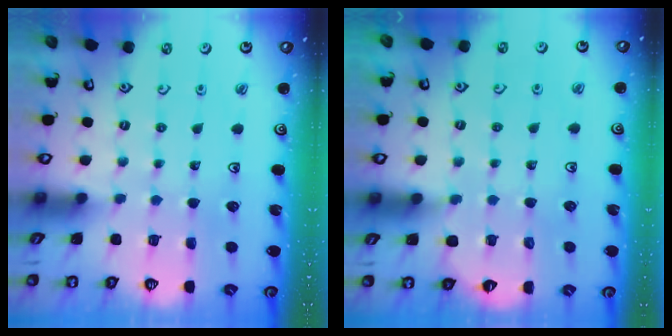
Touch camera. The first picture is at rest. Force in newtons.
{"total": 5.2, "press": 4.8, "slide": 1.8}